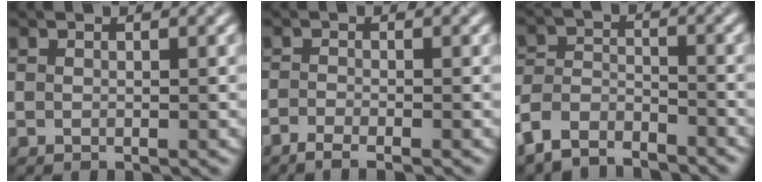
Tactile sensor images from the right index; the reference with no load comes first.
{"total": 1.8, "force": [-1.5, 0.1, 1.0], "torque": [-0.026, -0.003, -0.036]}
{"total": 5.6, "force": [-4.9, 2.1, 1.6], "torque": [-0.036, -0.006, -0.104]}